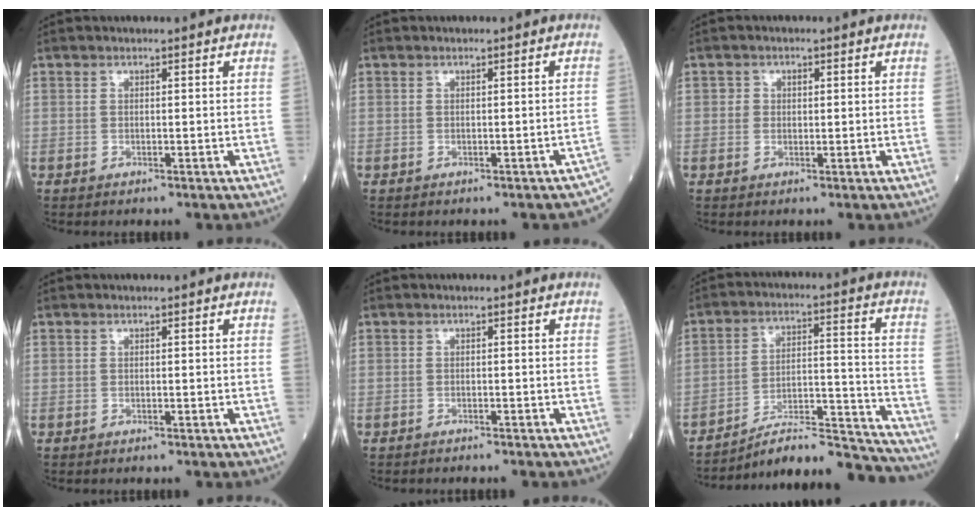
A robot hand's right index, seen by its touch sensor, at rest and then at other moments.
{"total": 1.8, "force": [-1.5, 0.4, 0.9], "torque": [-0.004, 0.010, -0.012]}
{"total": 1.6, "force": [0.3, 1.5, 0.6], "torque": [-0.008, 0.001, 0.002]}
{"total": 0.0}
{"total": 1.8, "force": [-1.6, 0.2, 0.6], "torque": [-0.012, -0.001, -0.020]}
{"total": 16.9, "force": [-16.4, 1.2, 3.7], "torque": [-0.050, 0.036, -0.251]}